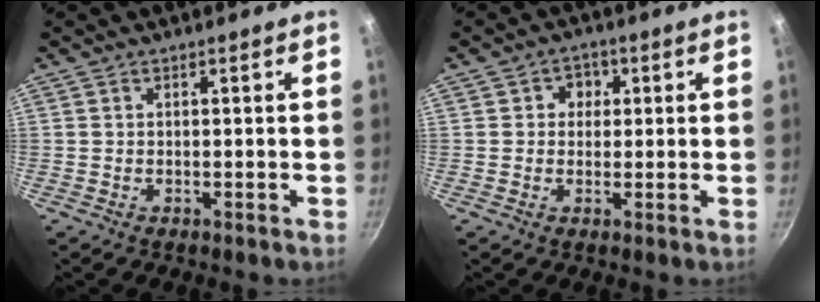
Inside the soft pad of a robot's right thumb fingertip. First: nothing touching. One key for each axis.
{"total": 3.5, "fx": 0.7, "fy": 3.2, "fz": 1.2, "tx": 0.010, "ty": 0.002, "tz": 0.005}